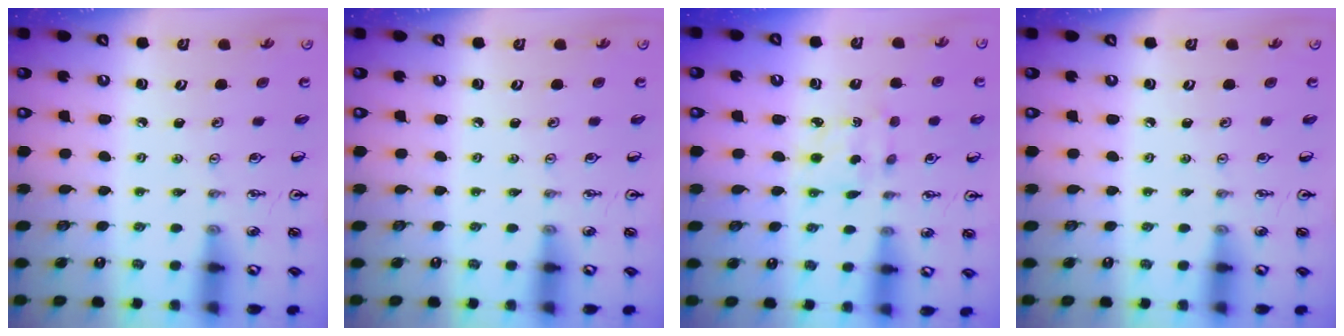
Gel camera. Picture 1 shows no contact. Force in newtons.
{"total": 0.0}
{"total": 2.8, "press": 2.7, "slide": 0.7}
{"total": 0.0}